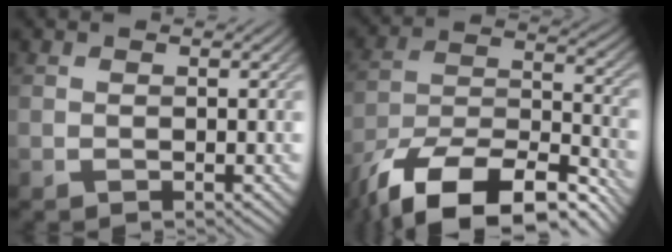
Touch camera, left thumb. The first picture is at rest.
{"total": 15.4, "force": [-11.5, 5.6, 8.5], "torque": [-0.180, -0.017, -0.198]}